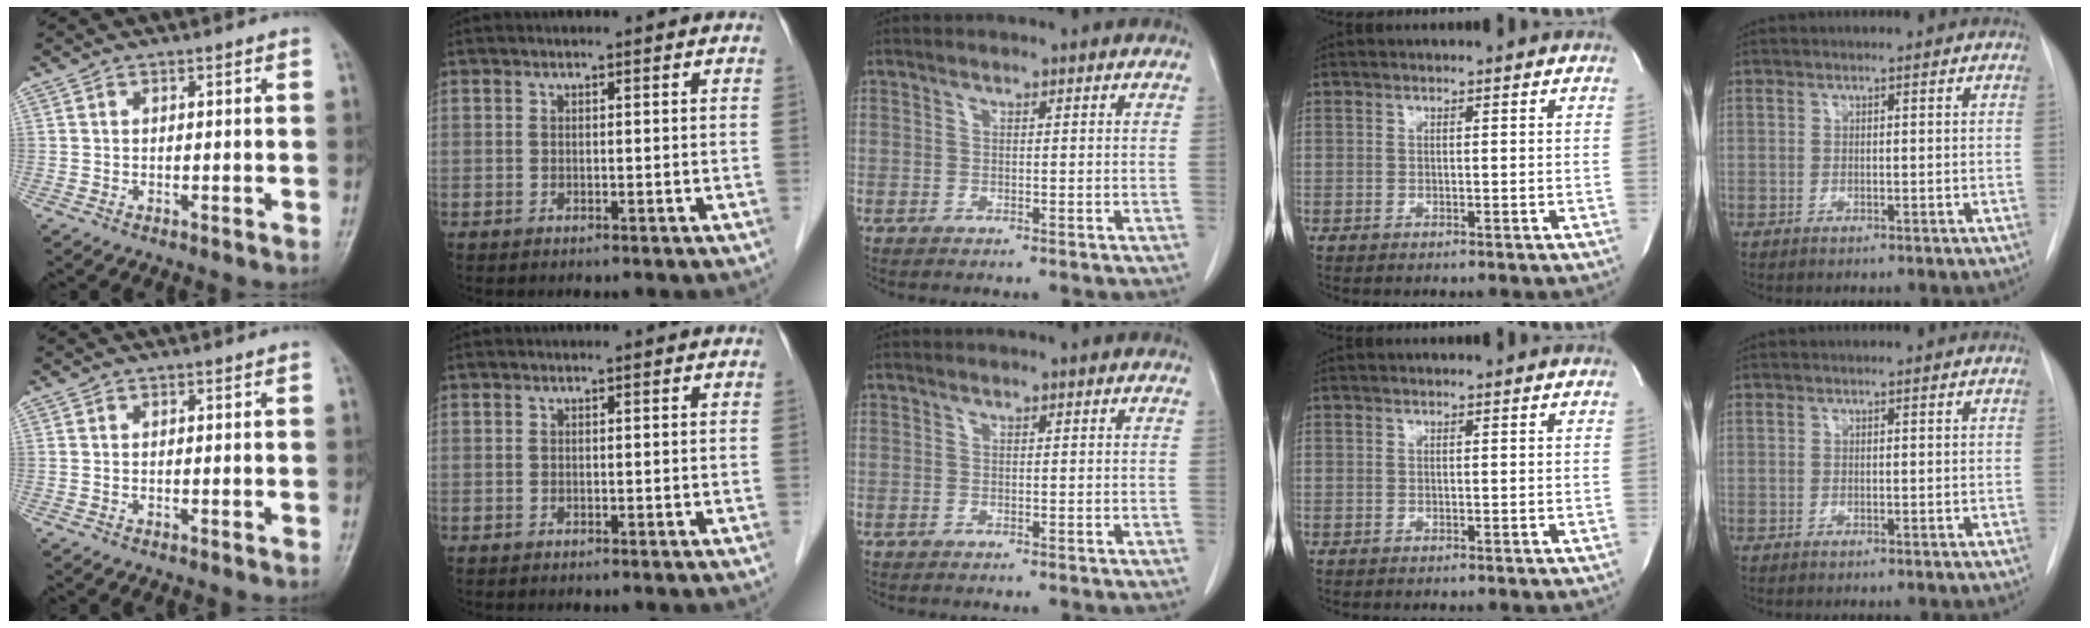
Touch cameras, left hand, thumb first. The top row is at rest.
{}